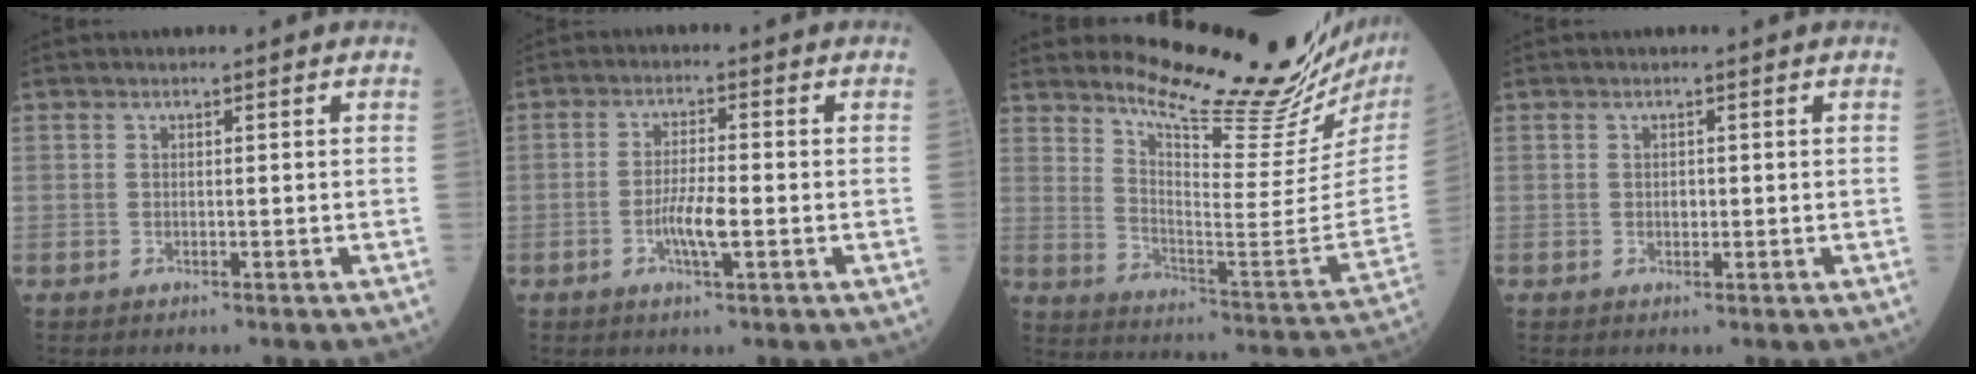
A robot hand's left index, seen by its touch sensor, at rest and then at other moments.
{"total": 4.4, "force": [-1.9, 0.6, 4.0], "torque": [-0.080, -0.007, -0.036]}
{"total": 21.5, "force": [19.6, 0.3, 8.9], "torque": [-0.143, -0.126, 0.265]}
{"total": 0.8, "force": [-0.4, 0.6, 0.3], "torque": [-0.005, -0.003, -0.009]}